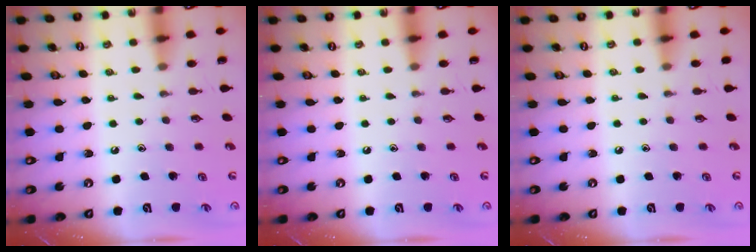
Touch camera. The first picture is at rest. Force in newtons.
{"total": 0.0}
{"total": 2.3, "press": 2.2, "slide": 0.4}